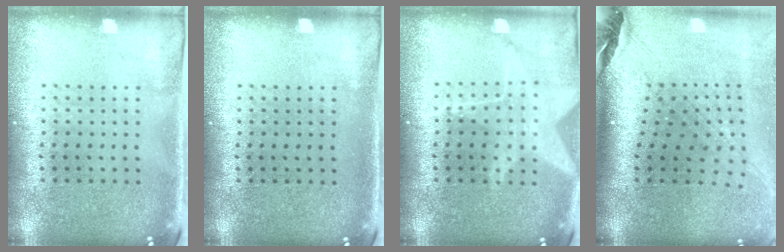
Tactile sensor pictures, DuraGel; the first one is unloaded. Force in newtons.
{"total": 0.0}
{"total": 1.7, "press": 1.4, "slide": 1.0}
{"total": 2.5, "press": 1.7, "slide": 1.8}